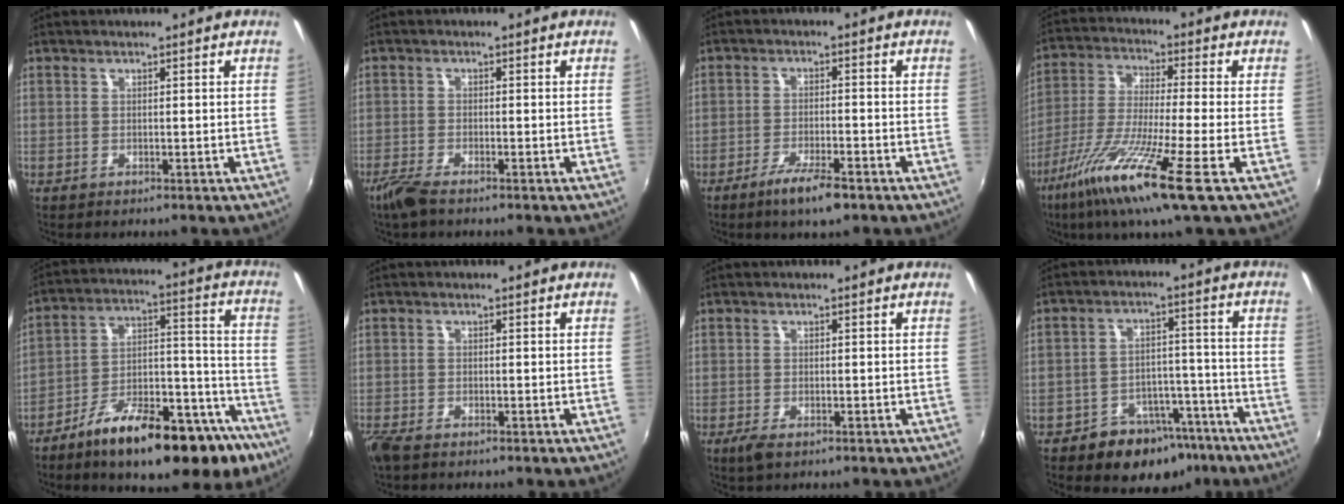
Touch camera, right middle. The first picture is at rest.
{"total": 4.2, "force": [-3.3, 0.7, 2.5], "torque": [-0.072, -0.010, -0.067]}
{"total": 6.5, "force": [-4.4, 1.3, 4.6], "torque": [-0.104, -0.011, -0.078]}
{"total": 14.9, "force": [-7.4, 0.6, 12.9], "torque": [-0.274, -0.033, -0.144]}
{"total": 23.2, "force": [-14.9, 8.4, 15.6], "torque": [-0.220, 0.009, -0.222]}
{"total": 3.2, "force": [-2.4, 1.0, 1.7], "torque": [-0.045, -0.012, -0.051]}
{"total": 2.3, "force": [-1.4, 0.8, 1.7], "torque": [-0.034, -0.008, -0.025]}
{"total": 11.5, "force": [-8.0, 7.3, 3.9], "torque": [-0.072, 0.030, -0.096]}